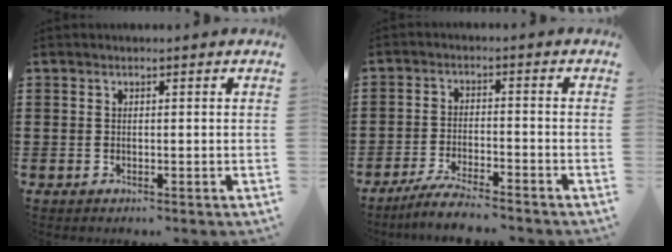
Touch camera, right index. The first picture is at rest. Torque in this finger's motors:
{"motor_torque": [1.08, 1.06, 0.21, 0.09]}